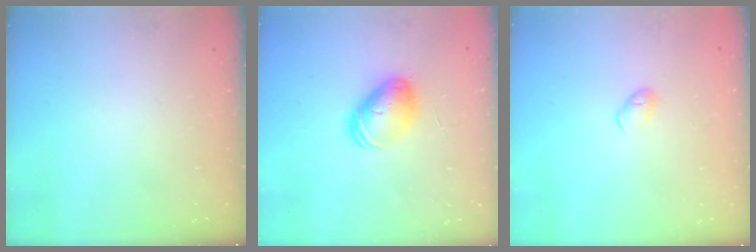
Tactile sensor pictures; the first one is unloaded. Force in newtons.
{"total": 8.1, "press": 8.1, "slide": 0.7}
{"total": 5.8, "press": 5.8, "slide": 0.8}